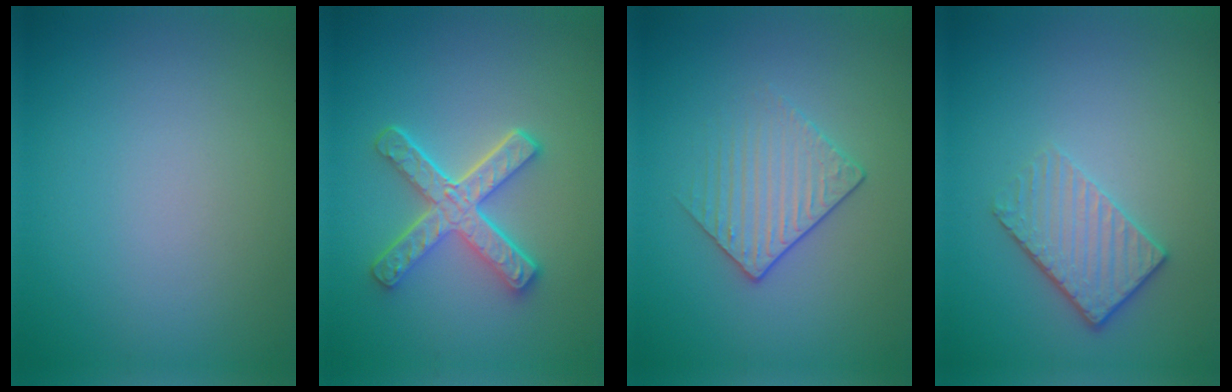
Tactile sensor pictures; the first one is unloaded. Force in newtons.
{"total": 4.8, "press": 3.7, "slide": 3.0}
{"total": 2.1, "press": 1.8, "slide": 1.1}
{"total": 3.3, "press": 2.8, "slide": 1.7}